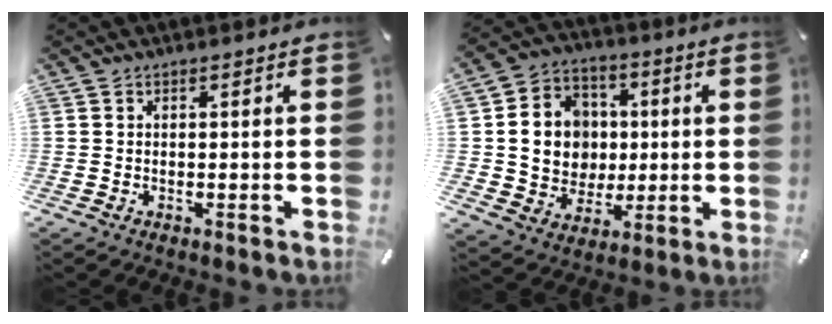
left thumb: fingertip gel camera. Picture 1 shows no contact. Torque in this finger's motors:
{"motor_torque": [2.03, 2.02, 0.78, 0.21, 0.14]}